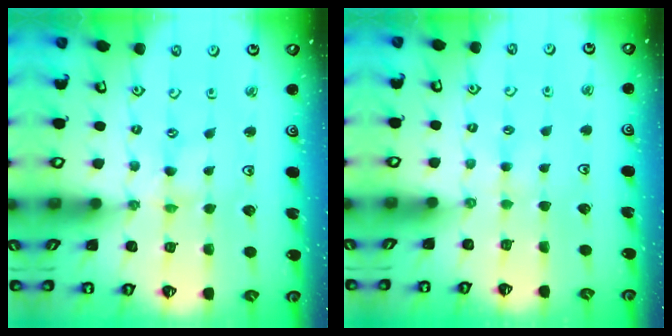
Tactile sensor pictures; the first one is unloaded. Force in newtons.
{"total": 1.1, "press": 1.1, "slide": 0.3}